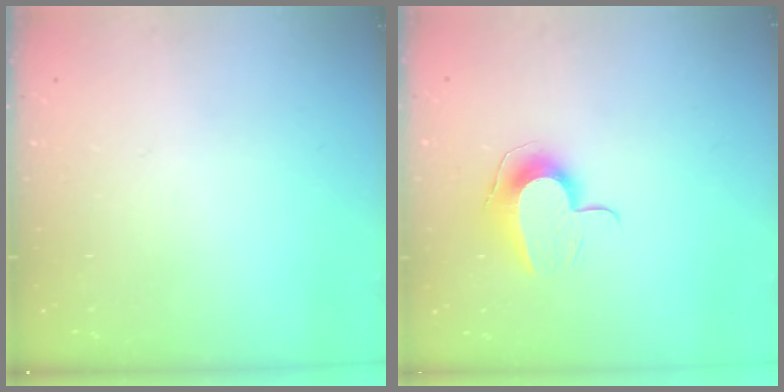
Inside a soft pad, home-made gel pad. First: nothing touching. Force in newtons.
{"total": 10.0, "press": 10.0, "slide": 1.2}